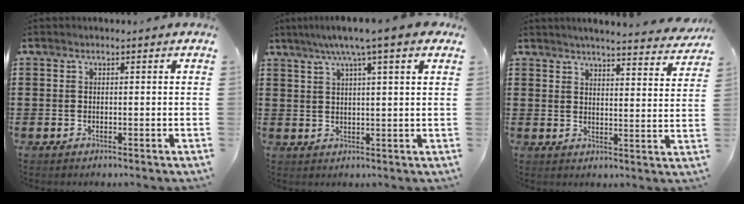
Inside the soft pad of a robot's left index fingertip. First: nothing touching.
{"total": 6.3, "force": [4.2, -0.4, 4.6], "torque": [-0.100, -0.004, 0.070]}
{"total": 4.2, "force": [4.0, -0.5, 1.1], "torque": [-0.031, -0.029, 0.067]}